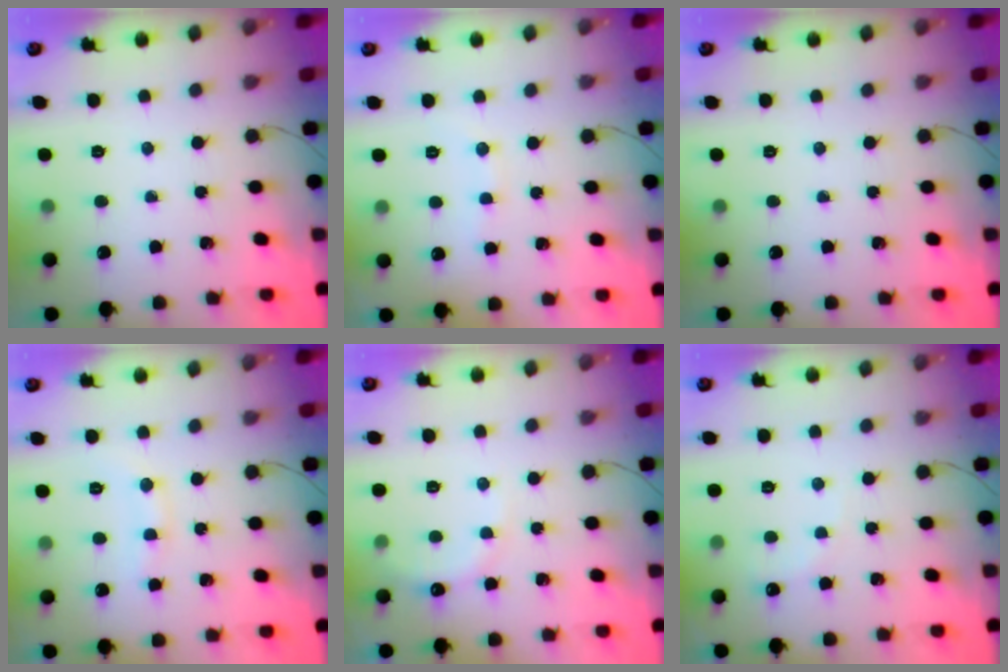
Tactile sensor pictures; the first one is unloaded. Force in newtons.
{"total": 6.8, "press": 6.7, "slide": 1.2}
{"total": 0.0}
{"total": 7.3, "press": 7.2, "slide": 1.3}
{"total": 7.3, "press": 7.1, "slide": 1.5}
{"total": 5.6, "press": 5.5, "slide": 1.1}